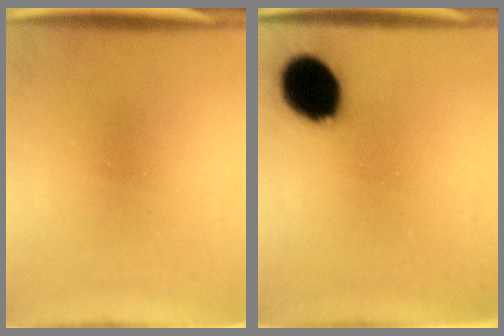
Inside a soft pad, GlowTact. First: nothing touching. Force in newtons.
{"total": 14.7}